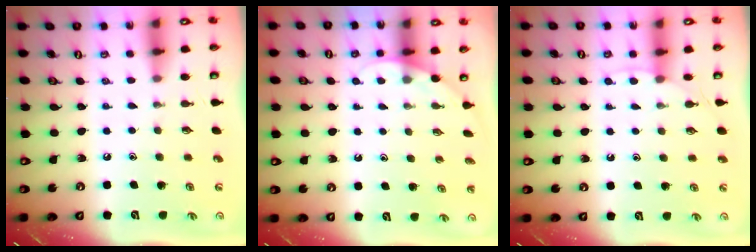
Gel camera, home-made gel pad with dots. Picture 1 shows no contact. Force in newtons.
{"total": 2.8, "press": 2.8, "slide": 0.1}
{"total": 3.2, "press": 3.2, "slide": 0.5}